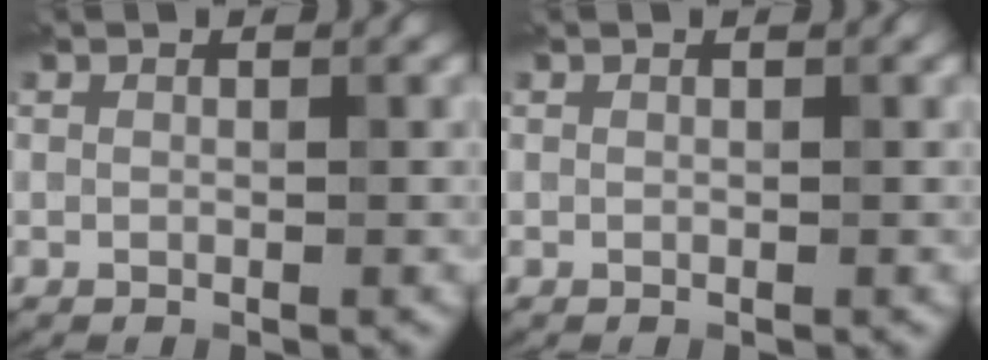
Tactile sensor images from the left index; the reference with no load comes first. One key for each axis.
{"total": 0.0}